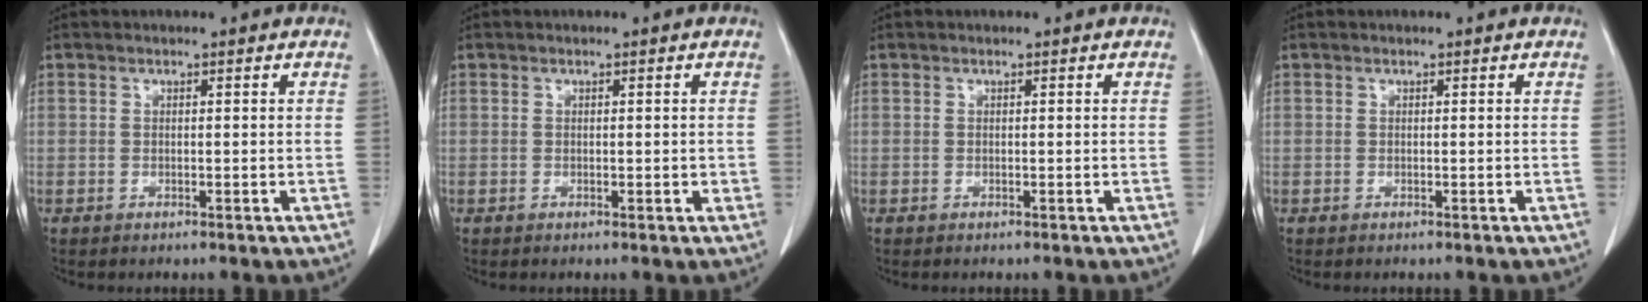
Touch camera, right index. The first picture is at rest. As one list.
[{"total": 1.1, "force": [0.0, 0.7, 0.9], "torque": [-0.011, 0.001, 0.003]}, {"total": 0.0}, {"total": 0.0}]